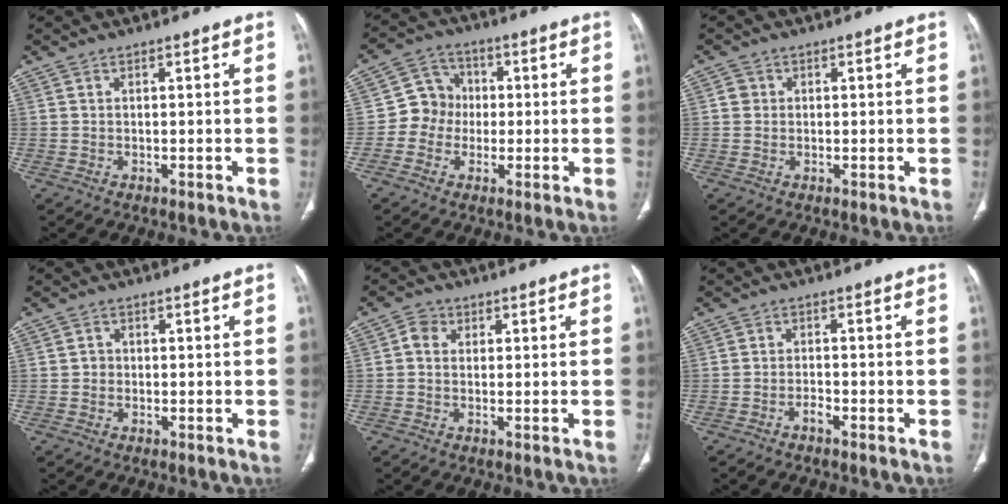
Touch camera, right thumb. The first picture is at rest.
{"total": 7.2, "force": [-0.7, 6.8, 2.4], "torque": [-0.004, 0.018, -0.026]}
{"total": 1.7, "force": [0.3, 1.6, 0.4], "torque": [0.001, 0.002, 0.002]}
{"total": 1.4, "force": [-0.1, 1.3, 0.4], "torque": [0.002, 0.006, -0.004]}
{"total": 3.0, "force": [0.7, 2.5, 1.4], "torque": [-0.009, 0.005, 0.008]}
{"total": 1.8, "force": [-1.4, 0.6, 1.1], "torque": [-0.023, 0.010, -0.026]}